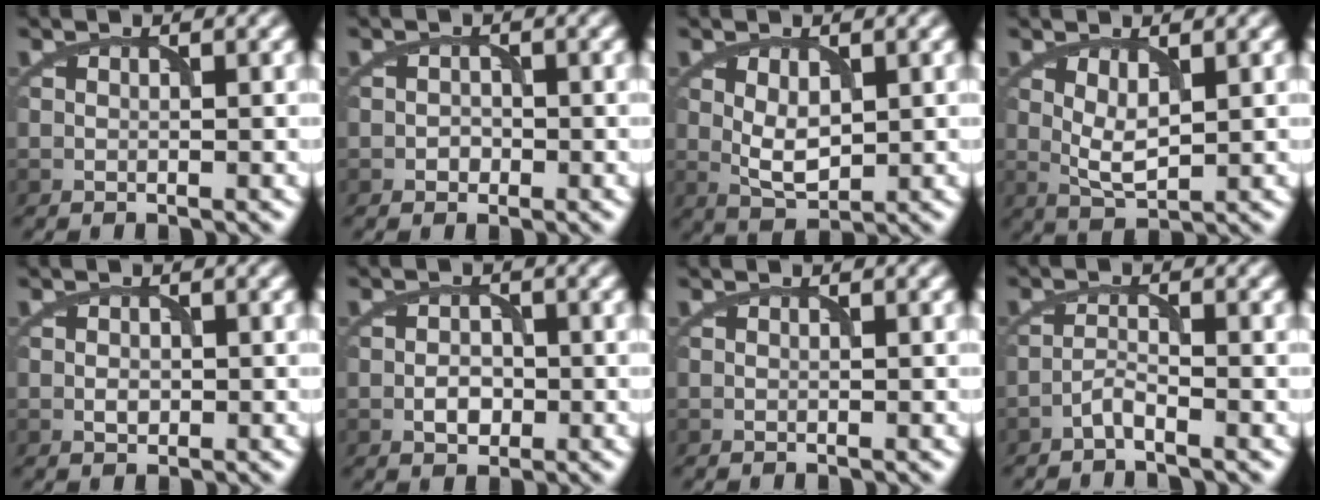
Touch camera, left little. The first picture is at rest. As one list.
[{"total": 1.0, "force": [-0.4, 0.8, 0.2], "torque": [-0.001, -0.001, -0.009]}, {"total": 2.9, "force": [0.4, 1.6, 2.4], "torque": [-0.050, -0.005, 0.014]}, {"total": 2.6, "force": [0.8, 1.0, 2.2], "torque": [-0.048, -0.006, 0.020]}, {"total": 1.0, "force": [-0.2, 0.8, 0.6], "torque": [-0.010, -0.002, -0.005]}, {"total": 2.0, "force": [-0.7, 1.4, 1.3], "torque": [-0.022, 0.001, -0.014]}, {"total": 0.0}, {"total": 1.4, "force": [-1.2, 0.1, 0.8], "torque": [-0.018, 0.007, -0.028]}]